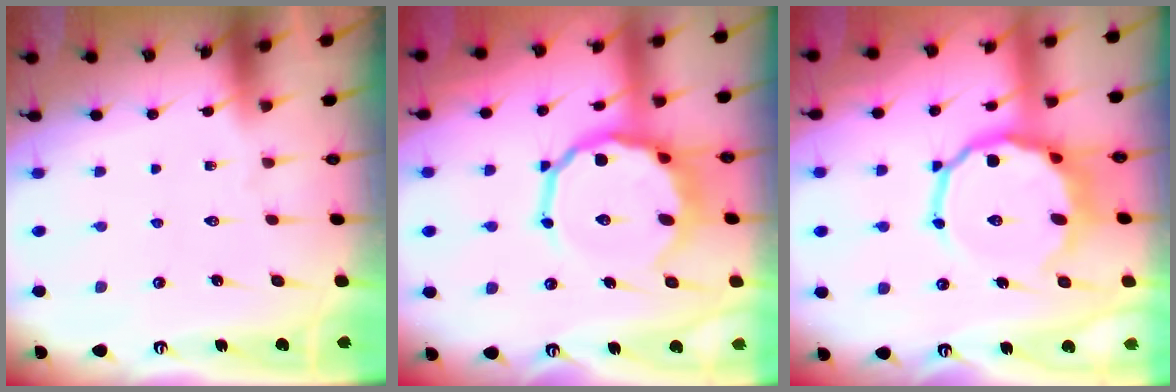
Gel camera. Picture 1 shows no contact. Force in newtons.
{"total": 13.5, "press": 13.0, "slide": 3.8}
{"total": 13.0, "press": 12.5, "slide": 3.5}